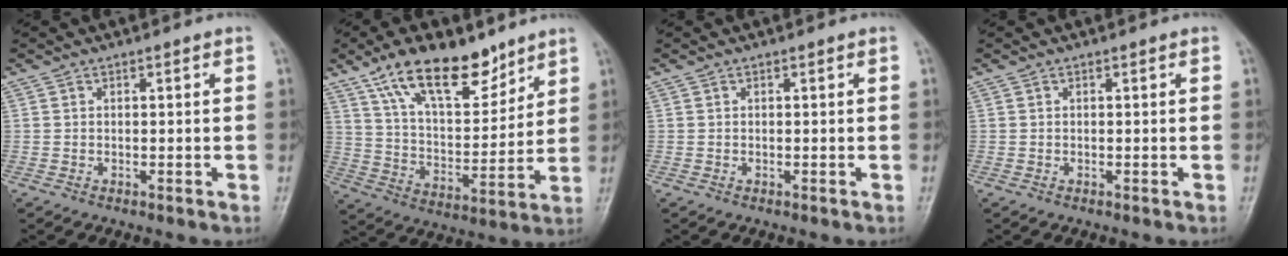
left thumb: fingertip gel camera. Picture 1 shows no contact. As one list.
[{"total": 17.1, "force": [11.4, 7.6, 10.2], "torque": [-0.132, -0.059, 0.207]}, {"total": 0.0}, {"total": 0.0}]